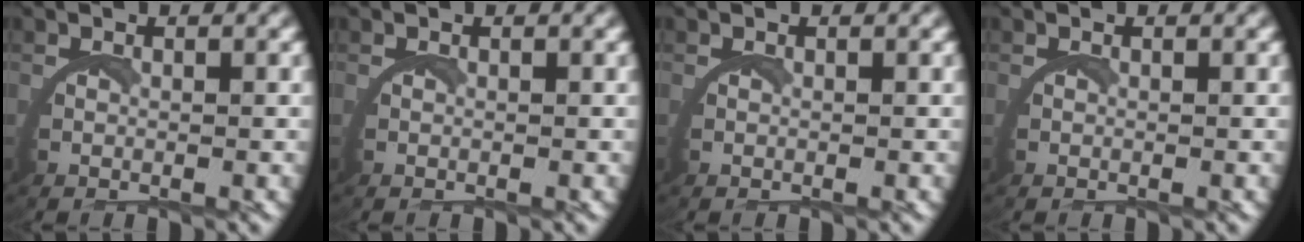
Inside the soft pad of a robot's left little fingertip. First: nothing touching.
{"total": 0.0}
{"total": 0.0}
{"total": 0.0}